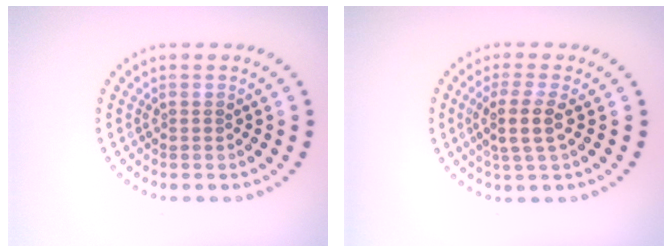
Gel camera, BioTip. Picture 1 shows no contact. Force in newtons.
{"total": 2.8, "press": 2.3, "slide": 1.6}